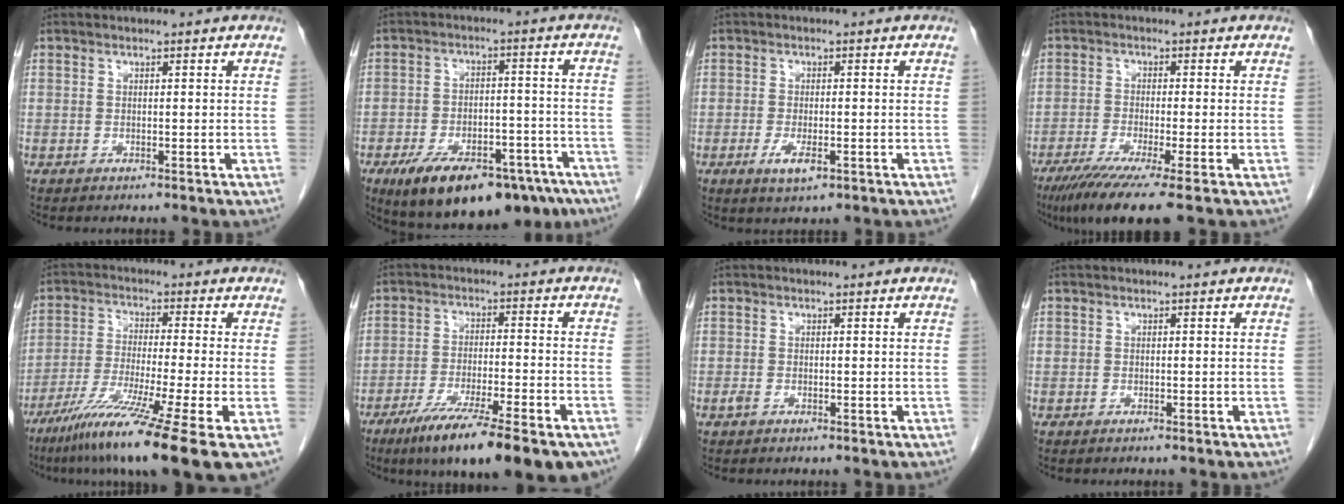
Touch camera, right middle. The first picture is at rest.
{"total": 19.4, "force": [-13.2, 8.1, 11.8], "torque": [-0.156, 0.009, -0.188]}
{"total": 3.4, "force": [-1.4, 0.9, 3.0], "torque": [-0.063, -0.007, -0.019]}
{"total": 8.4, "force": [-5.6, -0.6, 6.3], "torque": [-0.104, -0.026, -0.091]}
{"total": 14.6, "force": [-8.5, -1.3, 11.9], "torque": [-0.209, -0.047, -0.148]}
{"total": 17.3, "force": [-12.2, 2.2, 12.1], "torque": [-0.153, -0.032, -0.191]}
{"total": 0.7, "force": [-0.3, 0.3, 0.5], "torque": [-0.016, -0.002, -0.004]}
{"total": 0.0}